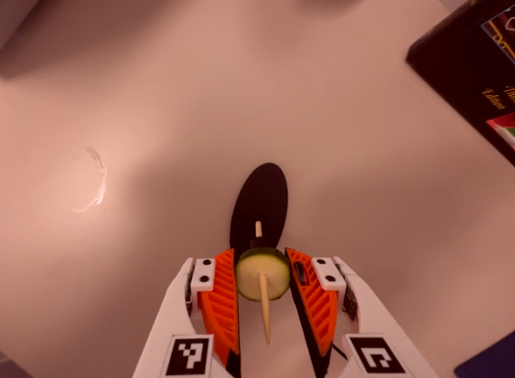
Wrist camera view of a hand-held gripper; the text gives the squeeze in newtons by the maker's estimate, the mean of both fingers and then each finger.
{"total": 10.1, "left": 10.4, "right": 9.7}